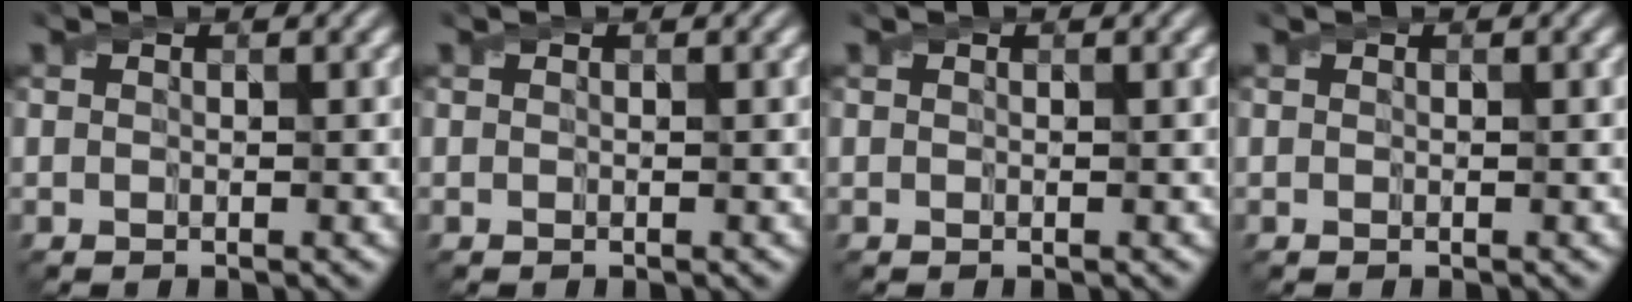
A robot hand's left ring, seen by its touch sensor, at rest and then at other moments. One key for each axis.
{"total": 0.0}
{"total": 0.0}
{"total": 0.0}